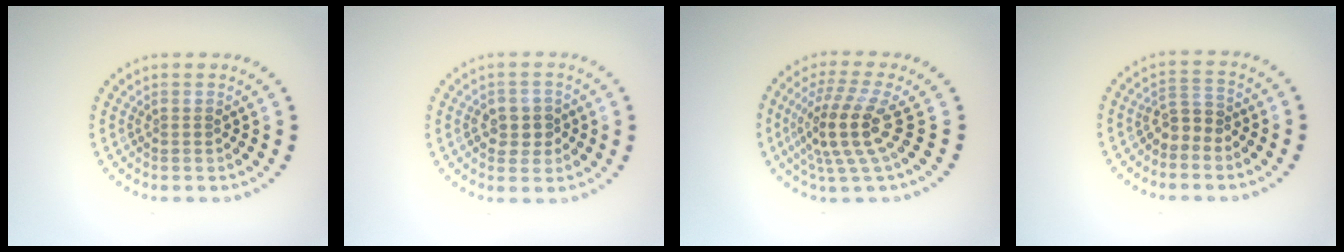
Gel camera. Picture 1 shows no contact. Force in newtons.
{"total": 2.2, "press": 2.2, "slide": 0.2}
{"total": 4.6, "press": 3.6, "slide": 2.8}
{"total": 2.1, "press": 1.9, "slide": 0.8}